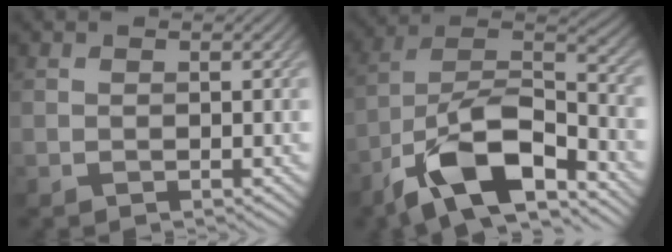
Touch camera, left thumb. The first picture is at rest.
{"total": 14.2, "force": [-8.8, 5.4, 9.7], "torque": [-0.185, -0.005, -0.183]}